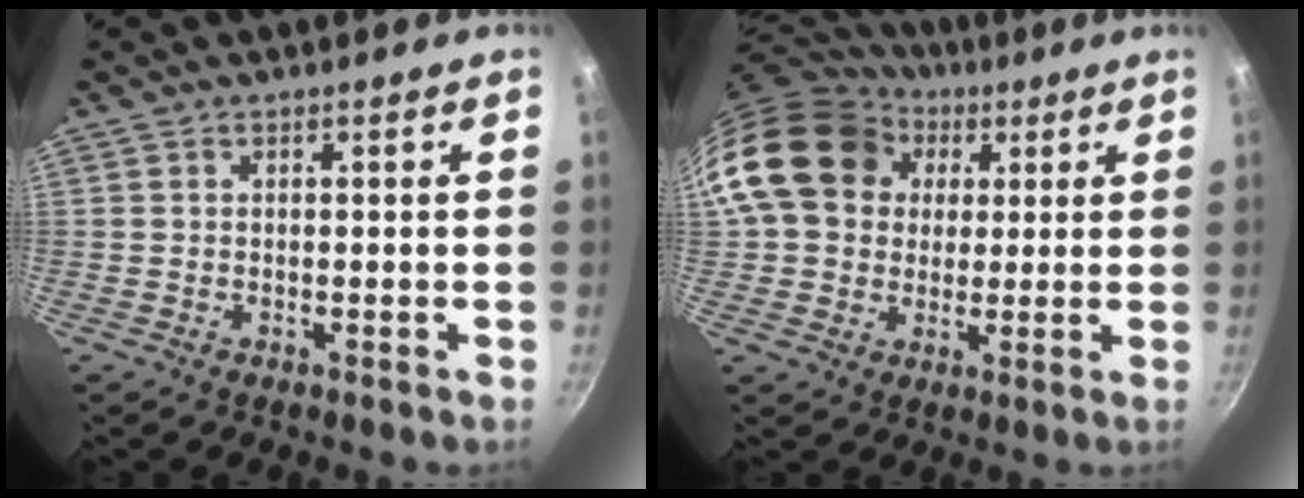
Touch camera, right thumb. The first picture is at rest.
{"total": 17.6, "force": [4.9, 14.4, 9.0], "torque": [-0.138, 0.020, 0.077]}